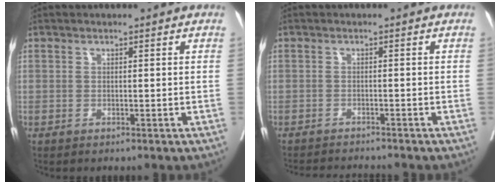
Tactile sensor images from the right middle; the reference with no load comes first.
{"total": 5.4, "force": [-5.2, -0.2, 1.2], "torque": [-0.009, -0.012, -0.080]}